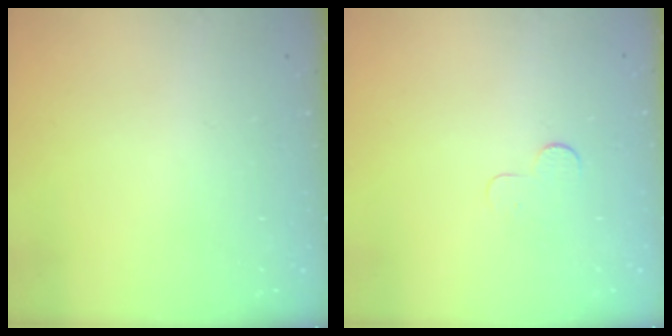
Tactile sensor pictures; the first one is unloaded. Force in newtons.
{"total": 2.9, "press": 2.9, "slide": 0.3}